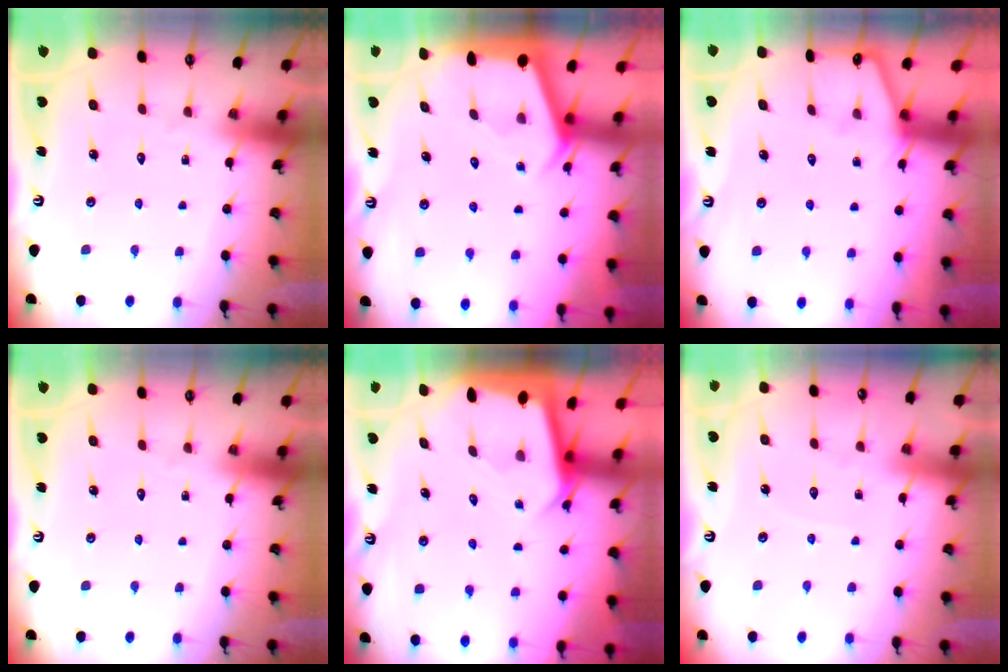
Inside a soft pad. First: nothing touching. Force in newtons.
{"total": 2.4, "press": 2.4, "slide": 0.3}
{"total": 1.8, "press": 1.8, "slide": 0.3}
{"total": 0.0}
{"total": 3.4, "press": 3.4, "slide": 0.3}
{"total": 2.7, "press": 2.6, "slide": 0.4}